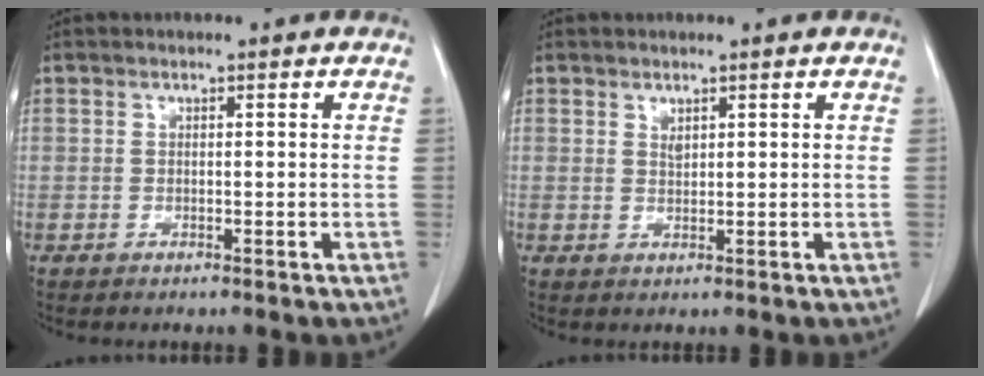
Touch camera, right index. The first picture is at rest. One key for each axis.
{"total": 1.1, "fx": 0.8, "fy": 0.4, "fz": 0.7, "tx": -0.013, "ty": -0.004, "tz": 0.017}